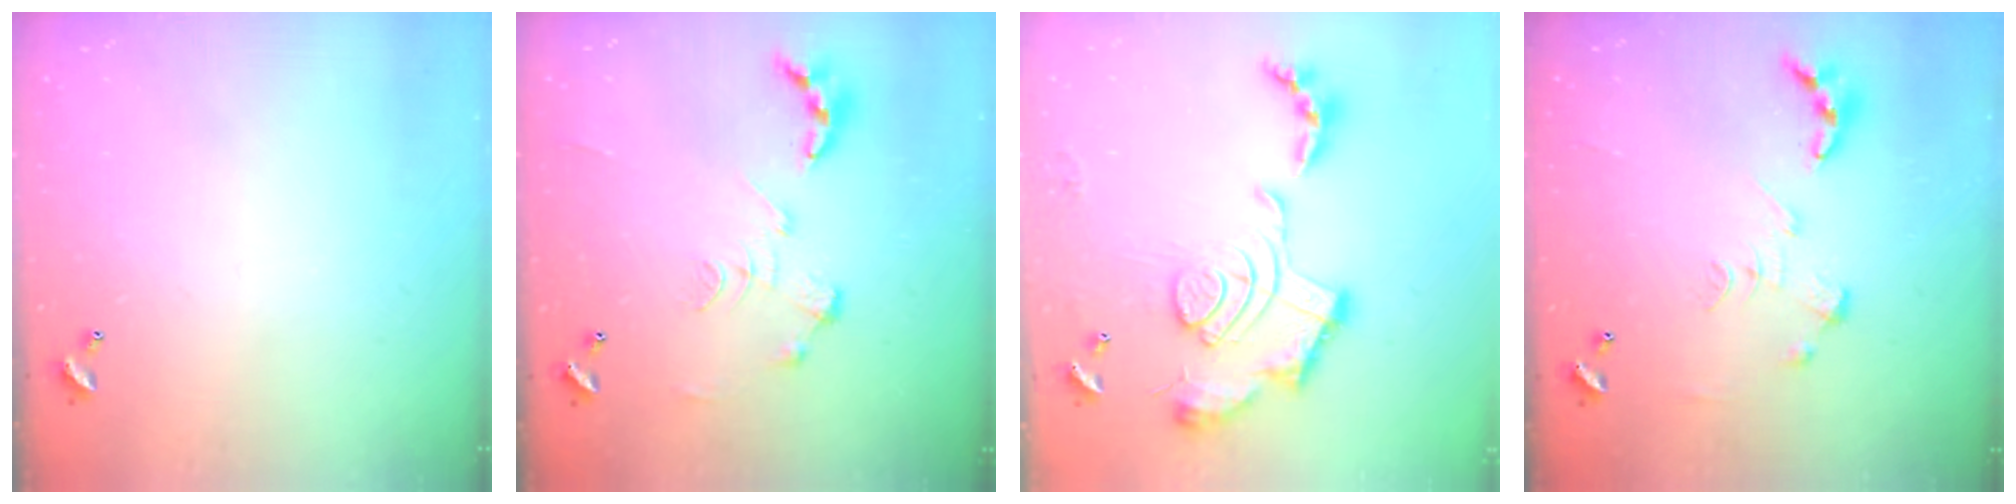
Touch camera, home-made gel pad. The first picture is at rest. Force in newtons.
{"total": 0.0}
{"total": 2.4, "press": 1.9, "slide": 1.5}
{"total": 0.0}